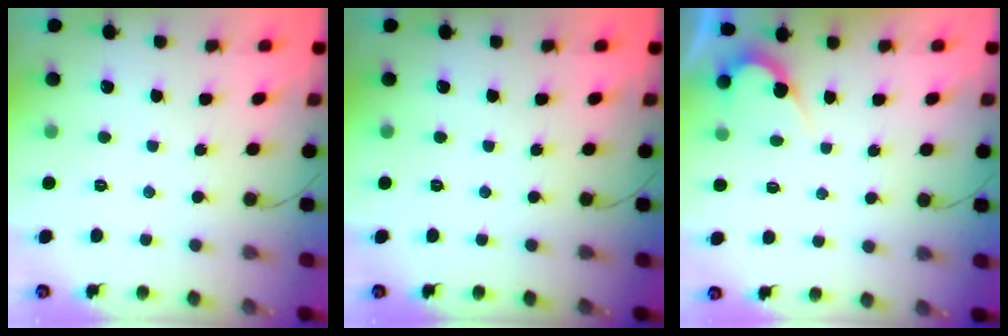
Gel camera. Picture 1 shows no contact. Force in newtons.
{"total": 0.0}
{"total": 2.7, "press": 2.7, "slide": 0.2}